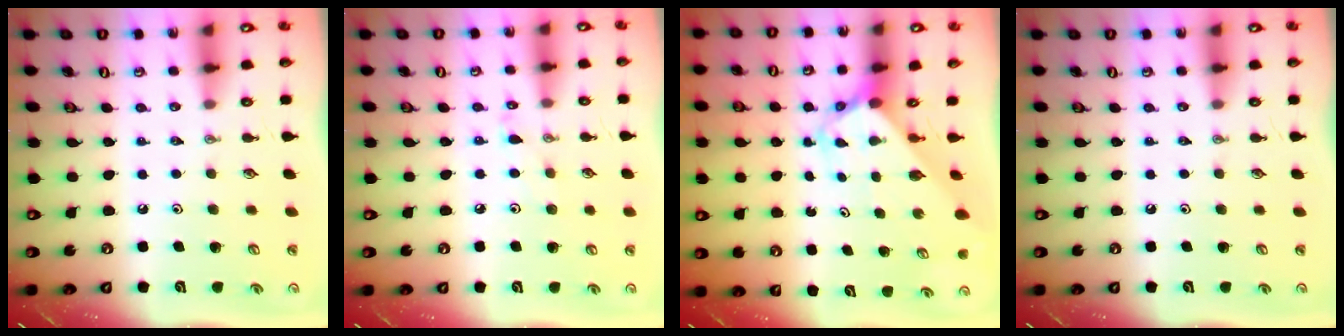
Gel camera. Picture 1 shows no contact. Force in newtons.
{"total": 4.9, "press": 4.9, "slide": 0.5}
{"total": 2.6, "press": 2.6, "slide": 0.2}
{"total": 0.0}